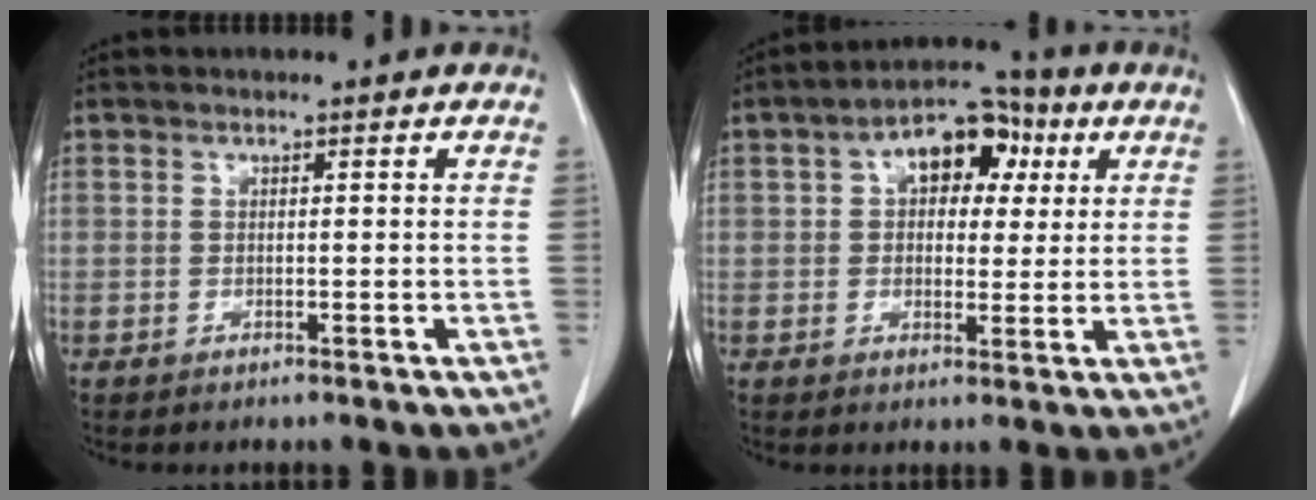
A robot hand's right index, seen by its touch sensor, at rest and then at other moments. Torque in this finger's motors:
{"motor_torque": [0.90, 0.37, 0.24, 0.10]}